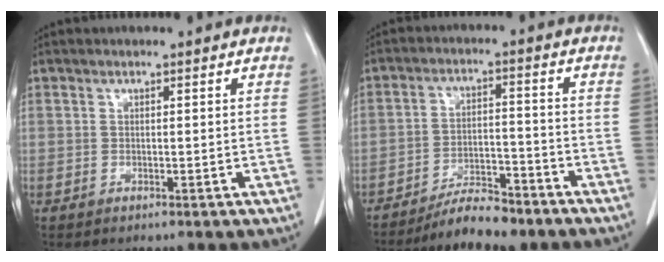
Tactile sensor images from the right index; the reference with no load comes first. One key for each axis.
{"total": 8.4, "fx": -7.4, "fy": 1.8, "fz": 3.6, "tx": -0.057, "ty": -0.003, "tz": -0.126}